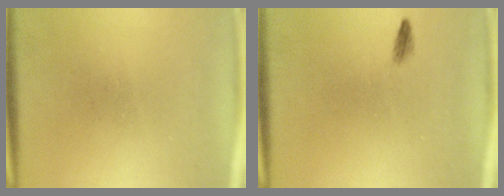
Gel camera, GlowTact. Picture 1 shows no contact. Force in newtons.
{"total": 0.7}